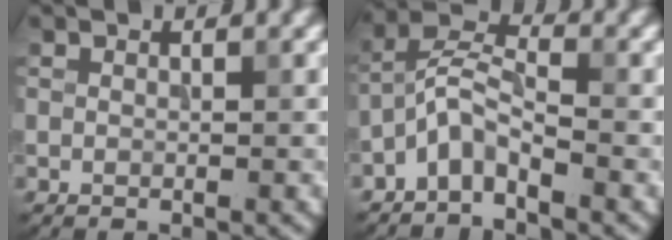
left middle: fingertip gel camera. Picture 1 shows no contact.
{"total": 3.3, "force": [-2.4, 1.0, 2.1], "torque": [-0.044, 0.016, -0.055]}